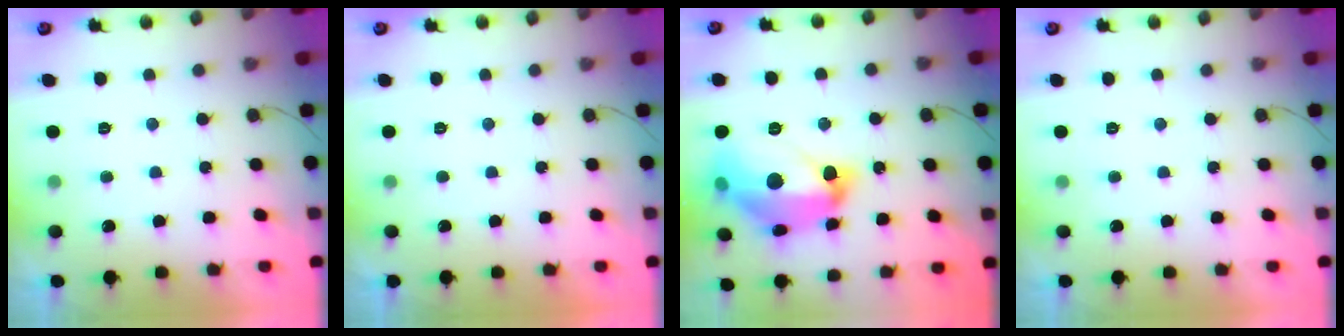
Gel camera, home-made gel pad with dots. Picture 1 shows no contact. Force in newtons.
{"total": 0.0}
{"total": 20.3, "press": 20.3, "slide": 1.1}
{"total": 0.0}